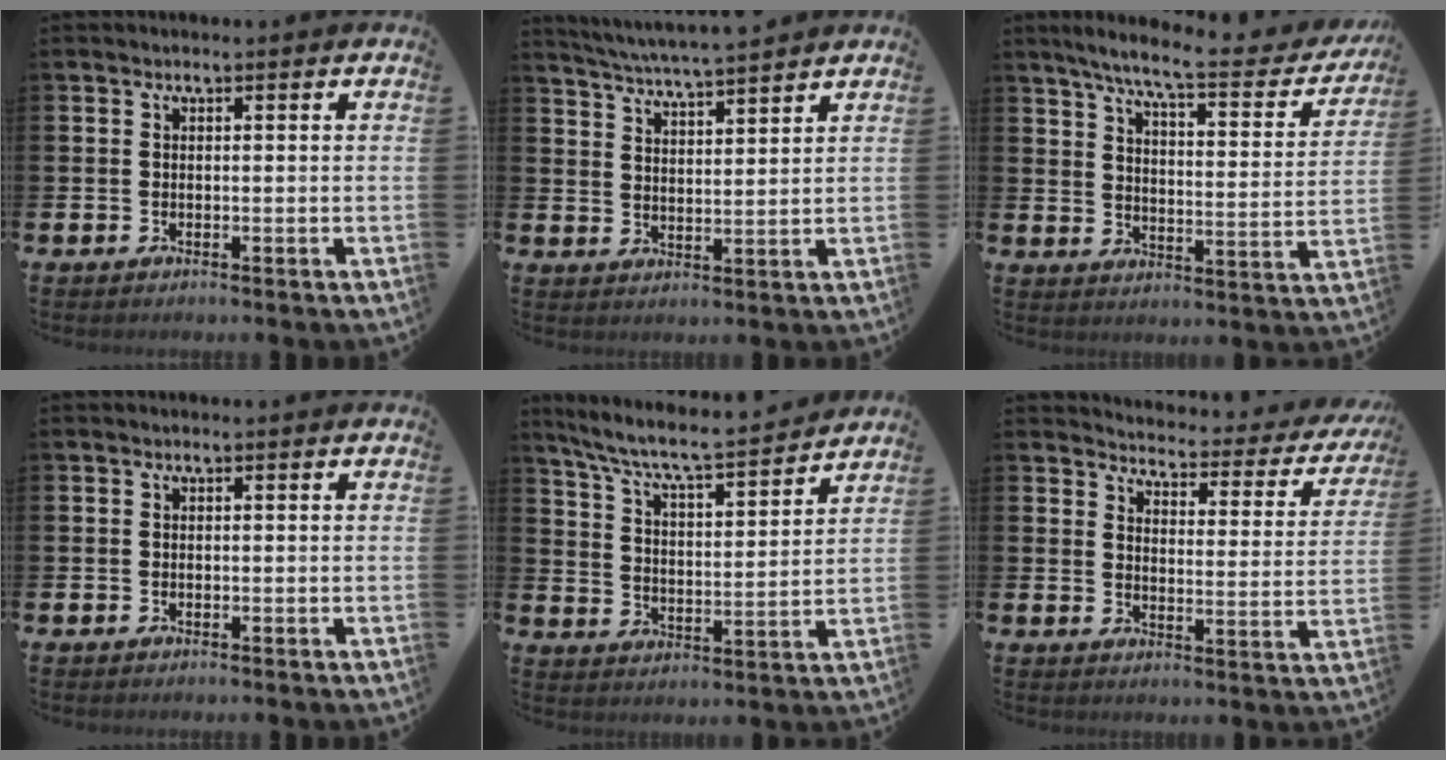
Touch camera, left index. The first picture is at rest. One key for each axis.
{"total": 5.5, "fx": 5.4, "fy": -0.3, "fz": 1.0, "tx": -0.042, "ty": -0.030, "tz": 0.096}
{"total": 7.8, "fx": 6.6, "fy": 0.8, "fz": 4.0, "tx": -0.101, "ty": -0.046, "tz": 0.106}
{"total": 0.0}
{"total": 7.4, "fx": 7.0, "fy": 0.4, "fz": 2.5, "tx": -0.082, "ty": -0.054, "tz": 0.117}
{"total": 3.4, "fx": 3.2, "fy": 0.8, "fz": 0.6, "tx": -0.029, "ty": -0.035, "tz": 0.046}